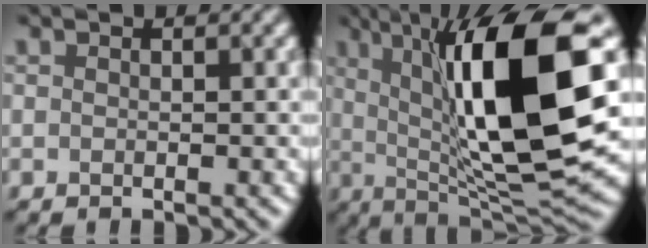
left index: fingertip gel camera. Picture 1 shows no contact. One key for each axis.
{"total": 15.2, "fx": 2.6, "fy": 4.4, "fz": 14.3, "tx": -0.218, "ty": -0.010, "tz": 0.042}